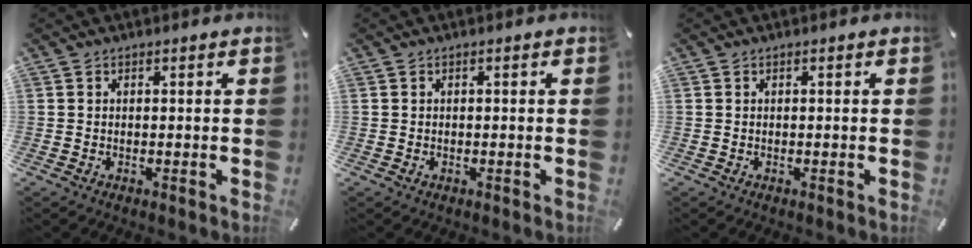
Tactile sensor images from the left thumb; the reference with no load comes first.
{"total": 0.6, "force": [-0.2, 0.3, 0.4], "torque": [-0.008, 0.001, -0.004]}
{"total": 0.0}